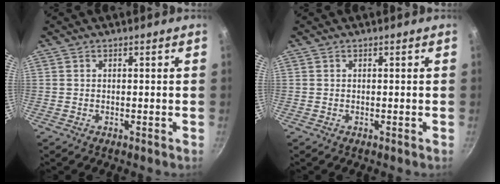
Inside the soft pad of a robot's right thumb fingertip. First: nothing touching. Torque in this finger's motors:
{"motor_torque": [-0.23, -0.03, -0.14, -0.29, 0.01]}